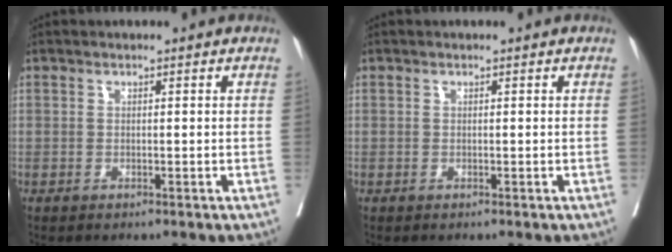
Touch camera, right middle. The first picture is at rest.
{"total": 0.0}